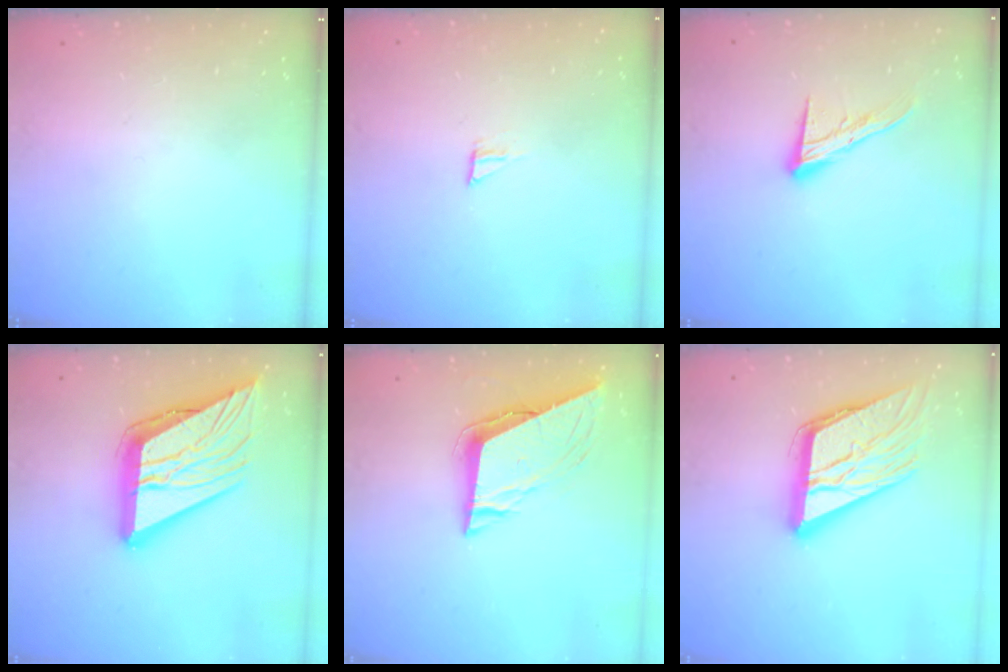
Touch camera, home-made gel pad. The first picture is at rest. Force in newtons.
{"total": 5.1, "press": 5.1, "slide": 0.4}
{"total": 12.0, "press": 12.0, "slide": 1.0}
{"total": 24.2, "press": 24.1, "slide": 2.8}
{"total": 8.4, "press": 8.4, "slide": 0.8}
{"total": 18.6, "press": 18.4, "slide": 2.2}